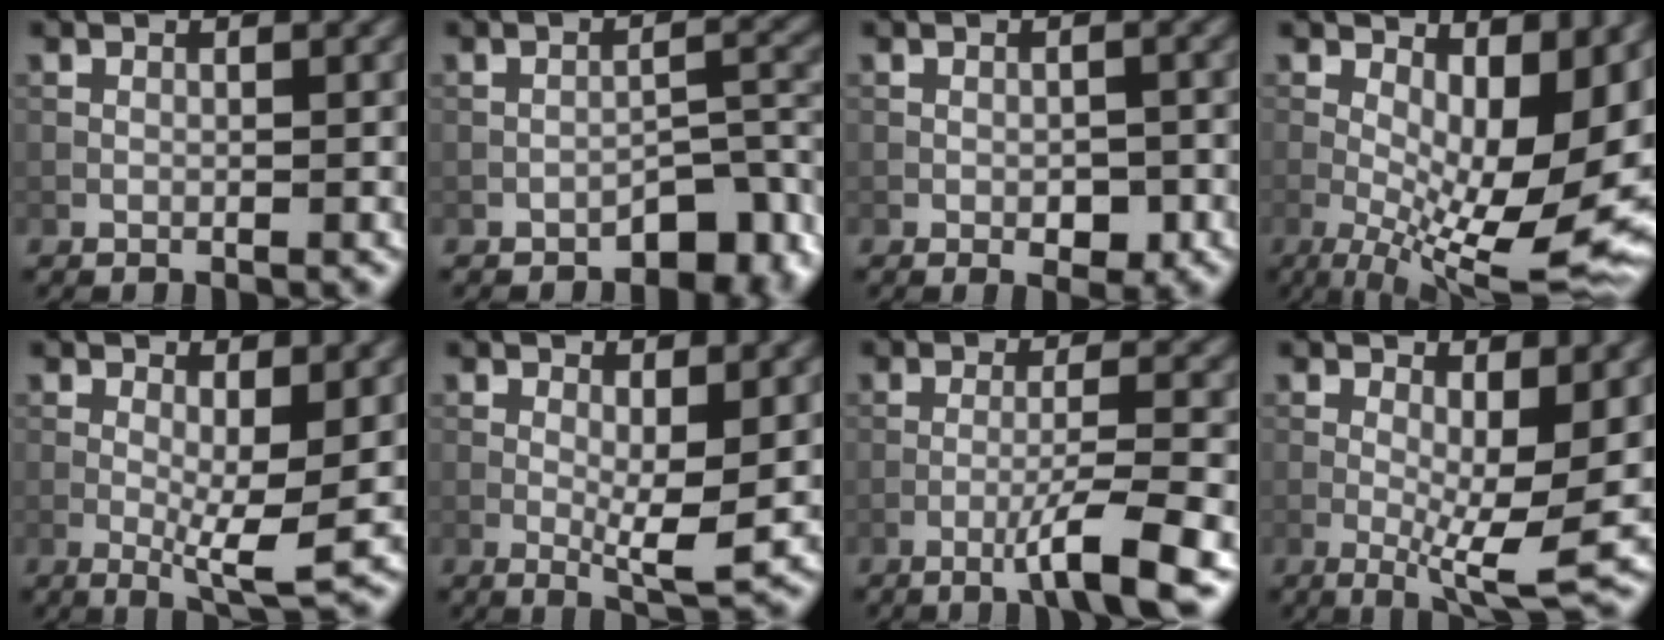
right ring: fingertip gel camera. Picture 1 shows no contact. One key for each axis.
{"total": 4.7, "fx": -3.3, "fy": 1.8, "fz": 2.8, "tx": -0.029, "ty": 0.012, "tz": -0.048}
{"total": 2.2, "fx": -0.8, "fy": 1.1, "fz": 1.7, "tx": -0.022, "ty": 0.000, "tz": -0.010}
{"total": 14.1, "fx": -0.3, "fy": 5.6, "fz": 13.0, "tx": -0.185, "ty": -0.007, "tz": 0.014}
{"total": 4.9, "fx": 0.0, "fy": 1.0, "fz": 4.8, "tx": -0.081, "ty": -0.012, "tz": 0.001}
{"total": 3.9, "fx": 0.1, "fy": 0.9, "fz": 3.8, "tx": -0.067, "ty": -0.009, "tz": 0.002}
{"total": 4.9, "fx": -2.7, "fy": 0.1, "fz": 4.1, "tx": -0.066, "ty": 0.008, "tz": -0.056}
{"total": 6.9, "fx": -0.2, "fy": 1.7, "fz": 6.7, "tx": -0.110, "ty": -0.013, "tz": -0.005}